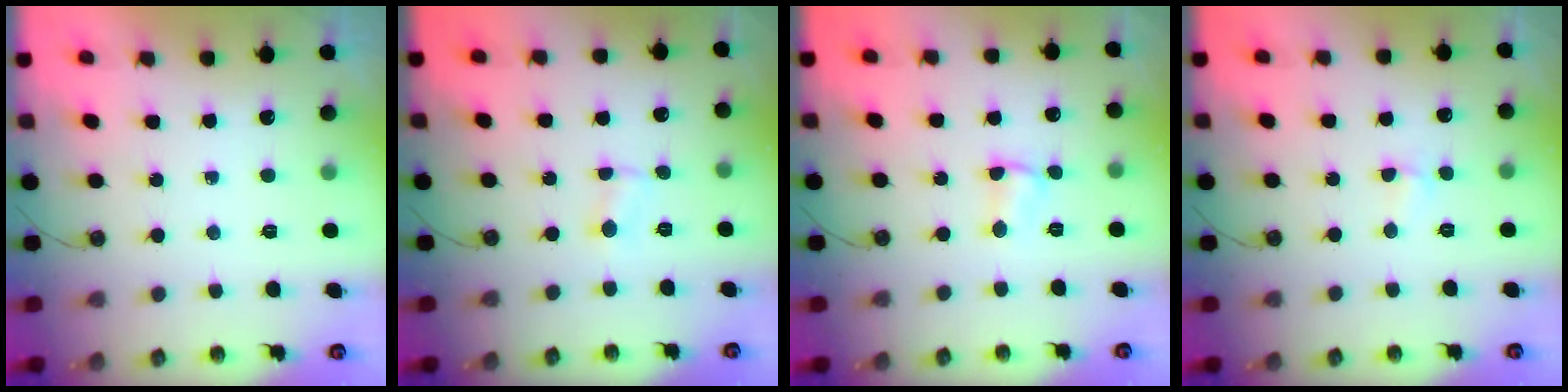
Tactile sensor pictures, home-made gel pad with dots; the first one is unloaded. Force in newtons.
{"total": 1.6, "press": 1.5, "slide": 0.4}
{"total": 2.9, "press": 2.9, "slide": 0.4}
{"total": 3.4, "press": 3.4, "slide": 0.5}